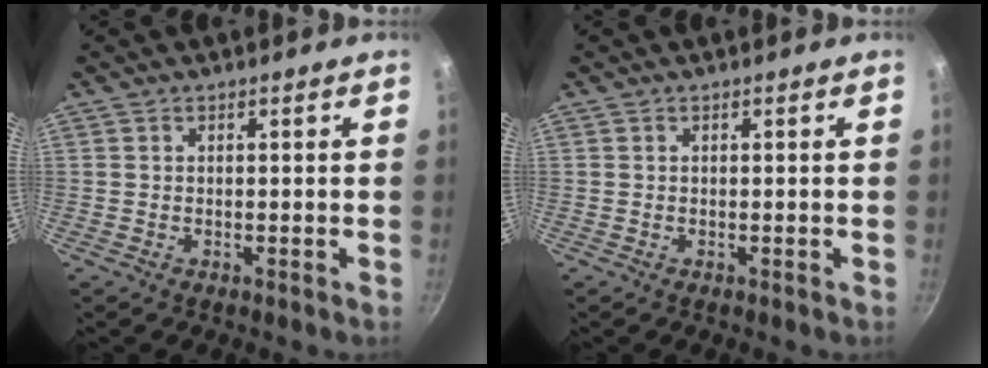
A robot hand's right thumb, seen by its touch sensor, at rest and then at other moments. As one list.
[{"total": 0.0}]